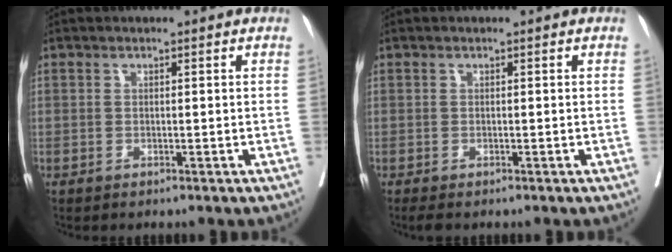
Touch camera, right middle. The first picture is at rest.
{"total": 0.9, "force": [-0.7, 0.4, 0.4], "torque": [-0.014, -0.005, -0.011]}